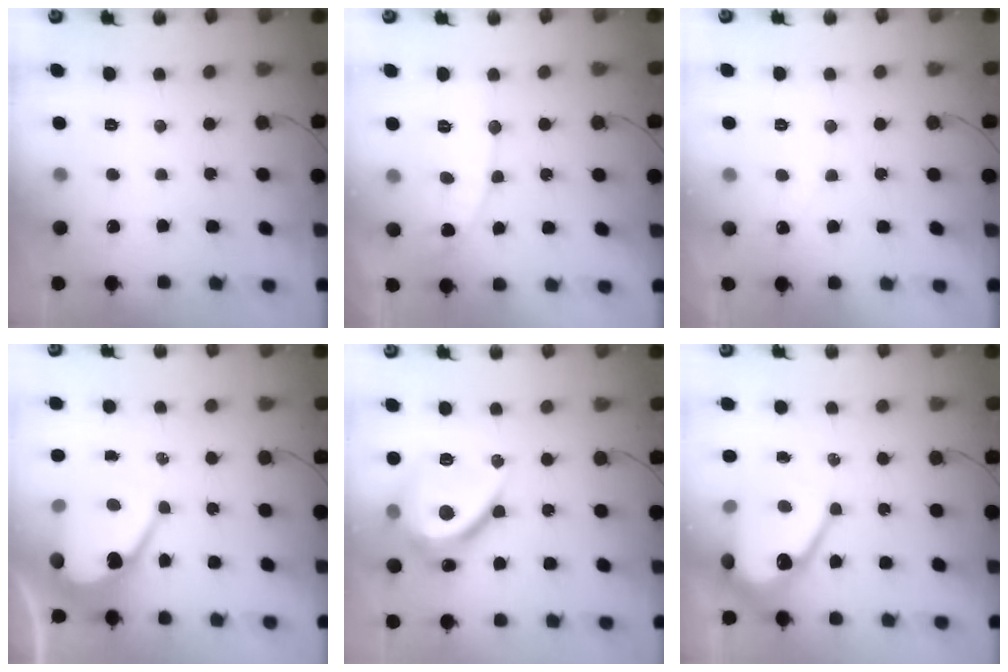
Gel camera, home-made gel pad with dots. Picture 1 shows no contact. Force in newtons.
{"total": 8.1, "press": 8.1, "slide": 0.7}
{"total": 1.7, "press": 1.7, "slide": 0.0}
{"total": 12.2, "press": 12.1, "slide": 0.9}
{"total": 14.4, "press": 14.4, "slide": 0.5}
{"total": 10.8, "press": 10.8, "slide": 1.0}